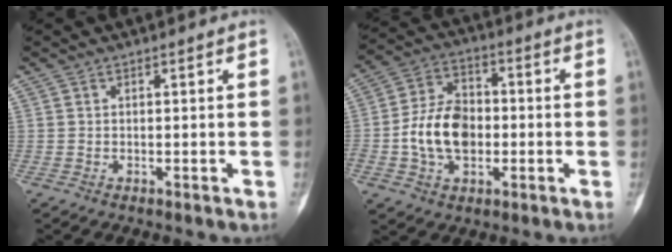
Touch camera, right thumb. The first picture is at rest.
{"total": 12.5, "force": [-1.8, 8.5, 8.9], "torque": [-0.142, 0.025, -0.037]}